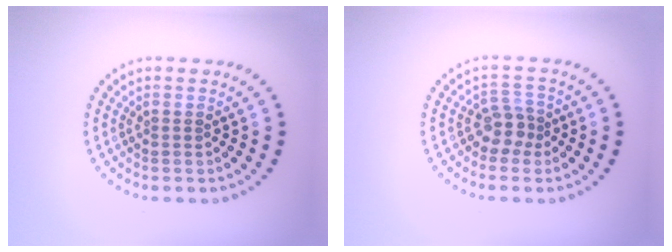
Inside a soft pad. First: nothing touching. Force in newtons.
{"total": 2.3, "press": 1.7, "slide": 1.4}